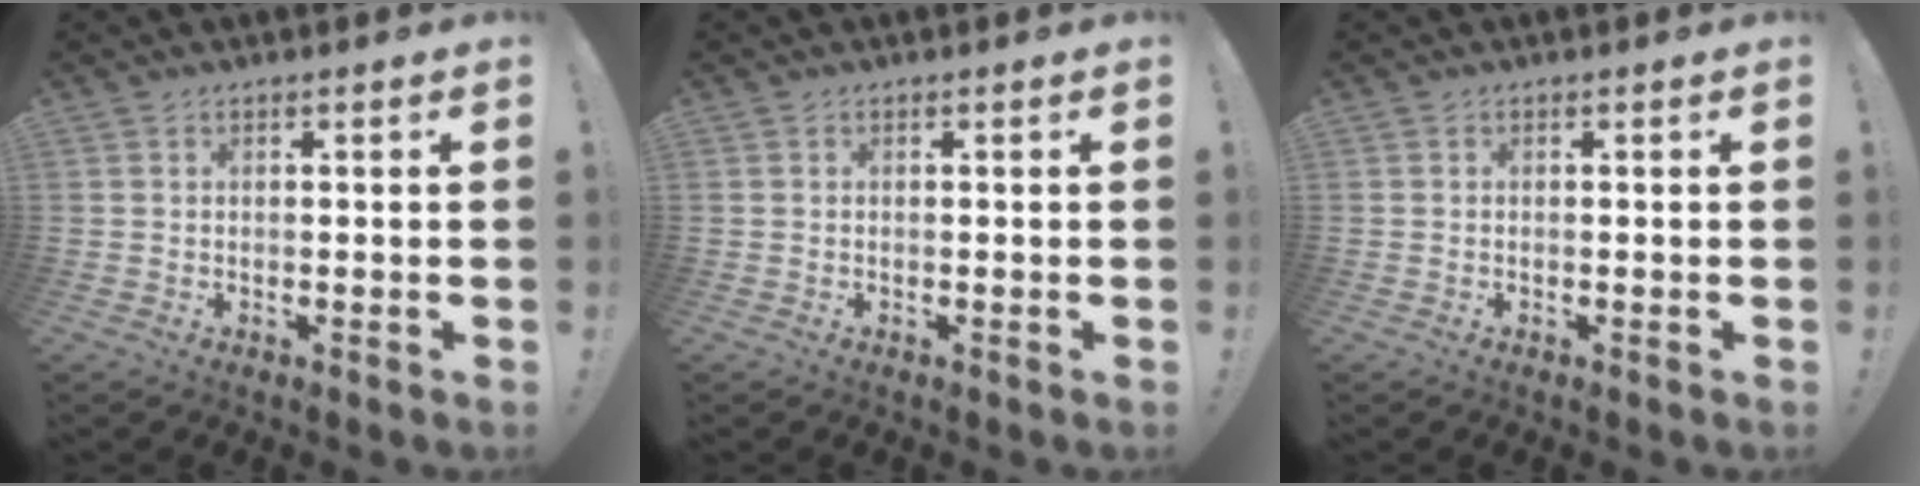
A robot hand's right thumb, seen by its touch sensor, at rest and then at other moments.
{"total": 0.0}
{"total": 0.0}